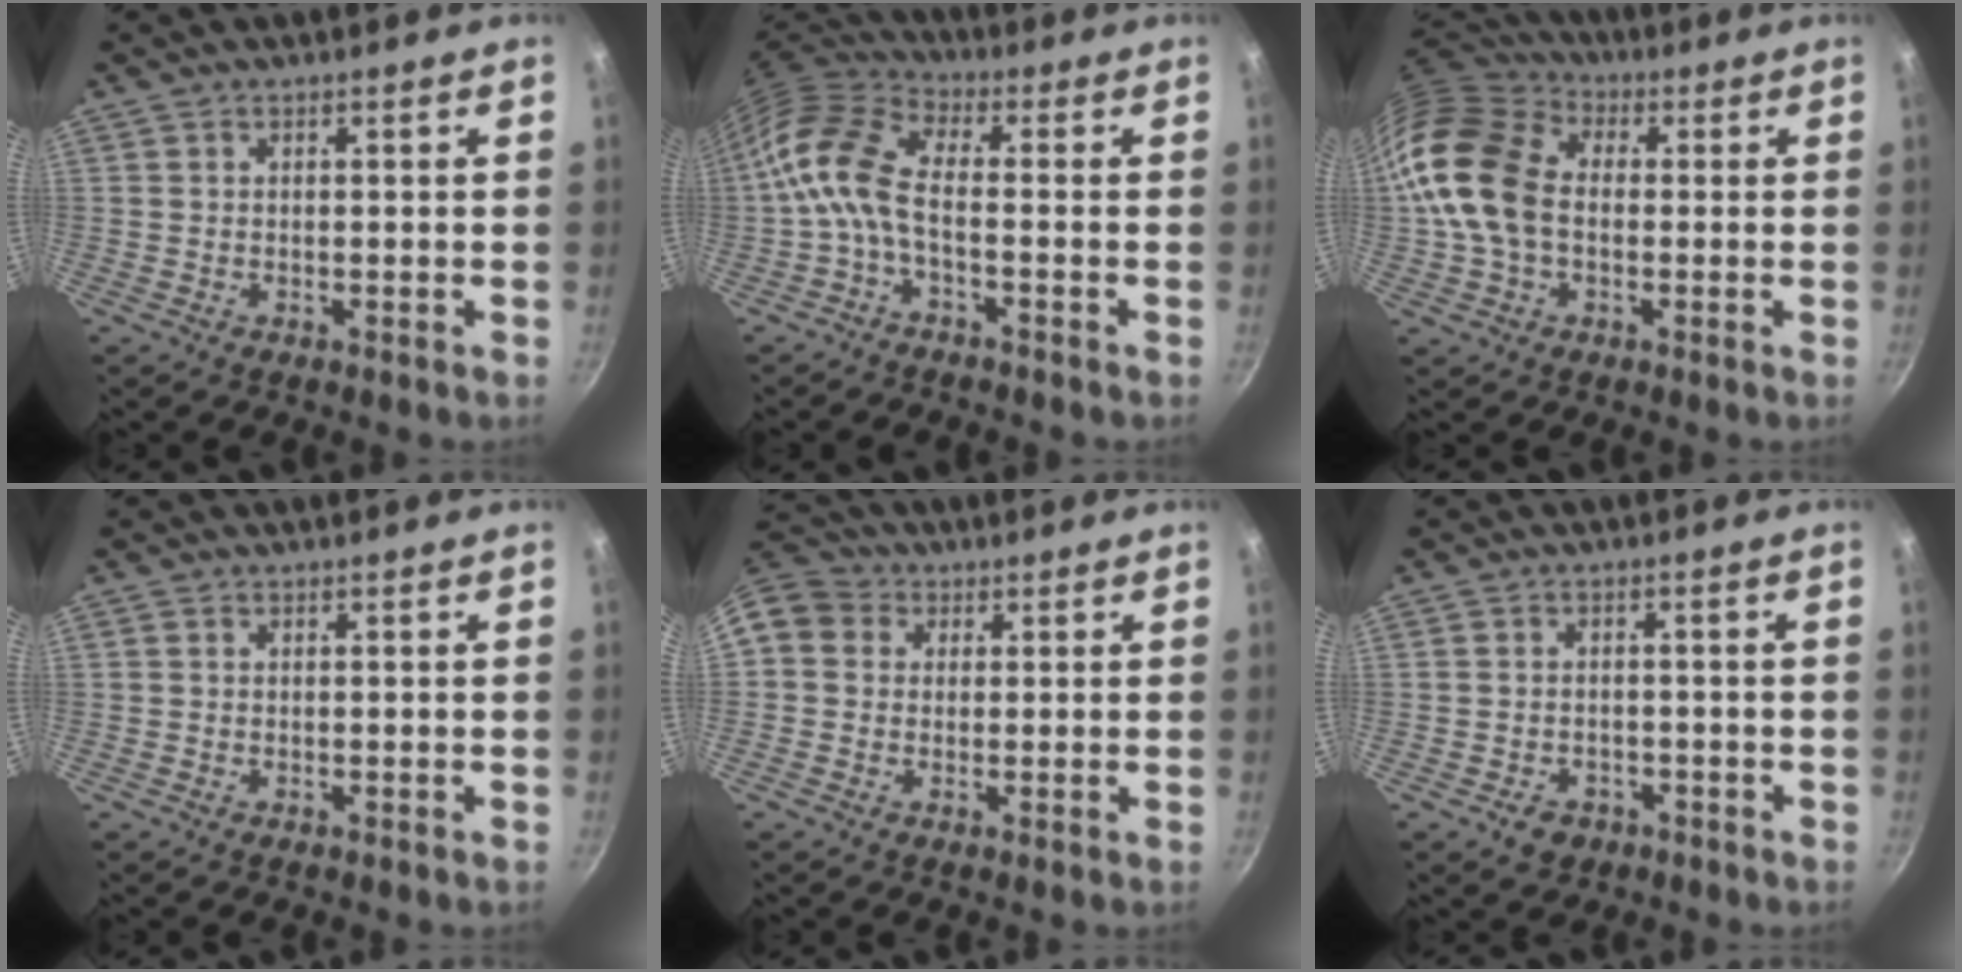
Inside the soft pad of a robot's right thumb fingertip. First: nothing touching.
{"total": 9.4, "force": [-2.4, 4.5, 7.9], "torque": [-0.177, 0.035, -0.065]}
{"total": 16.9, "force": [-0.1, 12.2, 11.7], "torque": [-0.213, 0.029, -0.016]}
{"total": 0.0}
{"total": 8.9, "force": [1.5, 7.9, 4.0], "torque": [-0.069, 0.022, 0.009]}
{"total": 3.7, "force": [-2.0, 2.8, 1.4], "torque": [-0.014, 0.017, -0.020]}